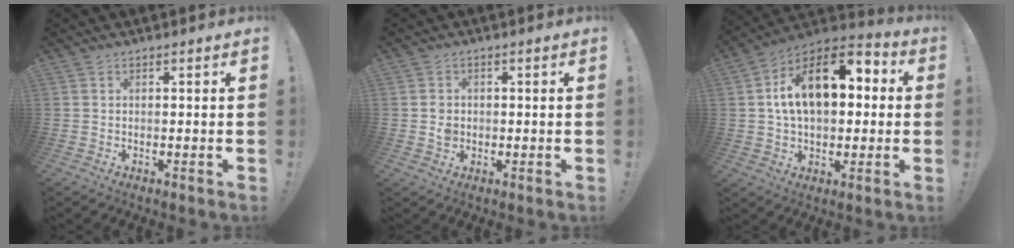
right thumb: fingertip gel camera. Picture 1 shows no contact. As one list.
[{"total": 3.0, "force": [-0.5, 2.6, 1.4], "torque": [-0.013, 0.003, -0.011]}, {"total": 17.6, "force": [4.0, 10.5, 13.5], "torque": [-0.215, -0.001, 0.067]}]